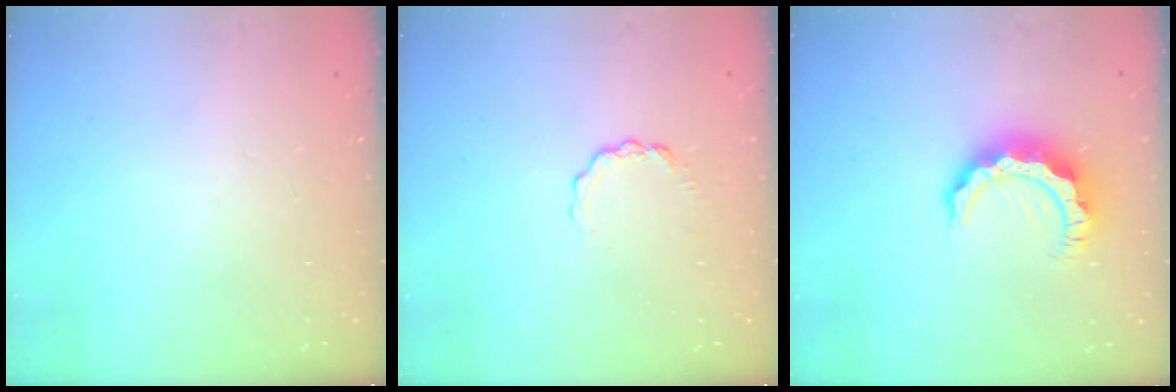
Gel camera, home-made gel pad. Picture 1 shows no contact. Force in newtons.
{"total": 3.9, "press": 3.9, "slide": 0.5}
{"total": 9.3, "press": 9.3, "slide": 0.6}